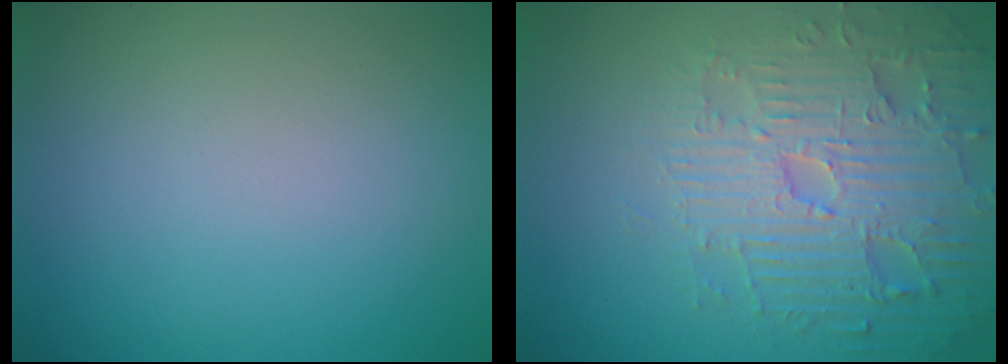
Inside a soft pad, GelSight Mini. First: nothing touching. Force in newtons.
{"total": 5.2, "press": 5.0, "slide": 1.1}